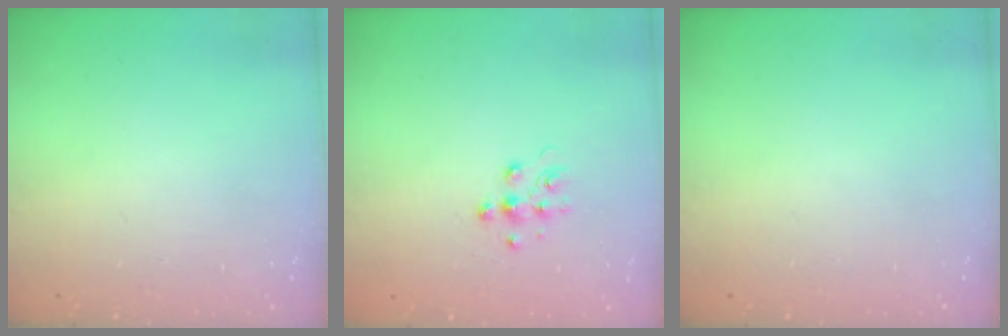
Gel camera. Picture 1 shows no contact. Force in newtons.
{"total": 6.1, "press": 6.1, "slide": 0.8}
{"total": 0.0}